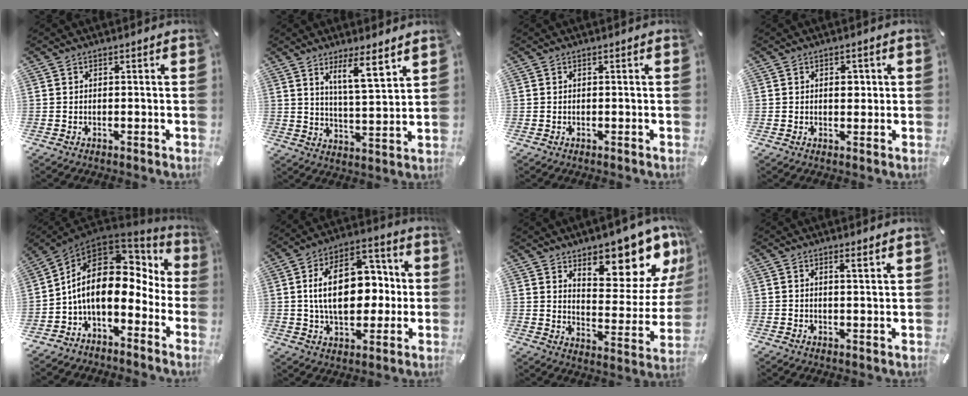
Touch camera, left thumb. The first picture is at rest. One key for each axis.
{"total": 8.6, "fx": 6.3, "fy": 1.1, "fz": 5.8, "tx": -0.099, "ty": -0.039, "tz": 0.105}
{"total": 0.0}
{"total": 3.0, "fx": 0.4, "fy": 2.1, "fz": 2.1, "tx": -0.020, "ty": -0.002, "tz": -0.001}
{"total": 13.4, "fx": 1.3, "fy": 8.3, "fz": 10.4, "tx": -0.193, "ty": -0.026, "tz": 0.020}
{"total": 19.8, "fx": 1.3, "fy": 12.8, "fz": 15.0, "tx": -0.256, "ty": 0.006, "tz": 0.019}
{"total": 13.3, "fx": 10.6, "fy": 5.4, "fz": 5.9, "tx": -0.053, "ty": -0.109, "tz": 0.174}
{"total": 2.1, "fx": 1.6, "fy": -0.1, "fz": 1.4, "tx": -0.021, "ty": -0.008, "tz": 0.026}